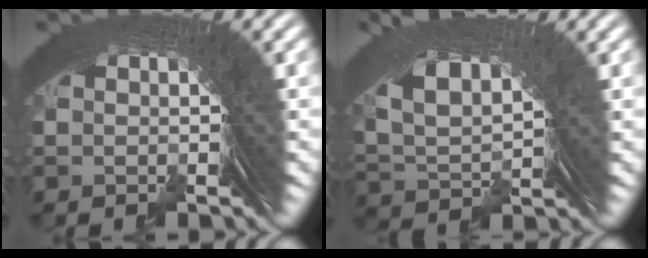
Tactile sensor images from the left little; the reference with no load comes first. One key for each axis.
{"total": 8.3, "fx": 4.1, "fy": 5.0, "fz": 5.3, "tx": -0.123, "ty": -0.005, "tz": 0.072}